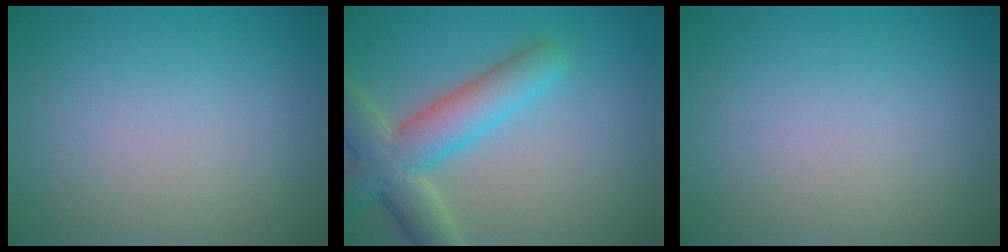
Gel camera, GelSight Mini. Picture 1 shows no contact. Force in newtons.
{"total": 6.3, "press": 6.3, "slide": 0.3}
{"total": 0.0}